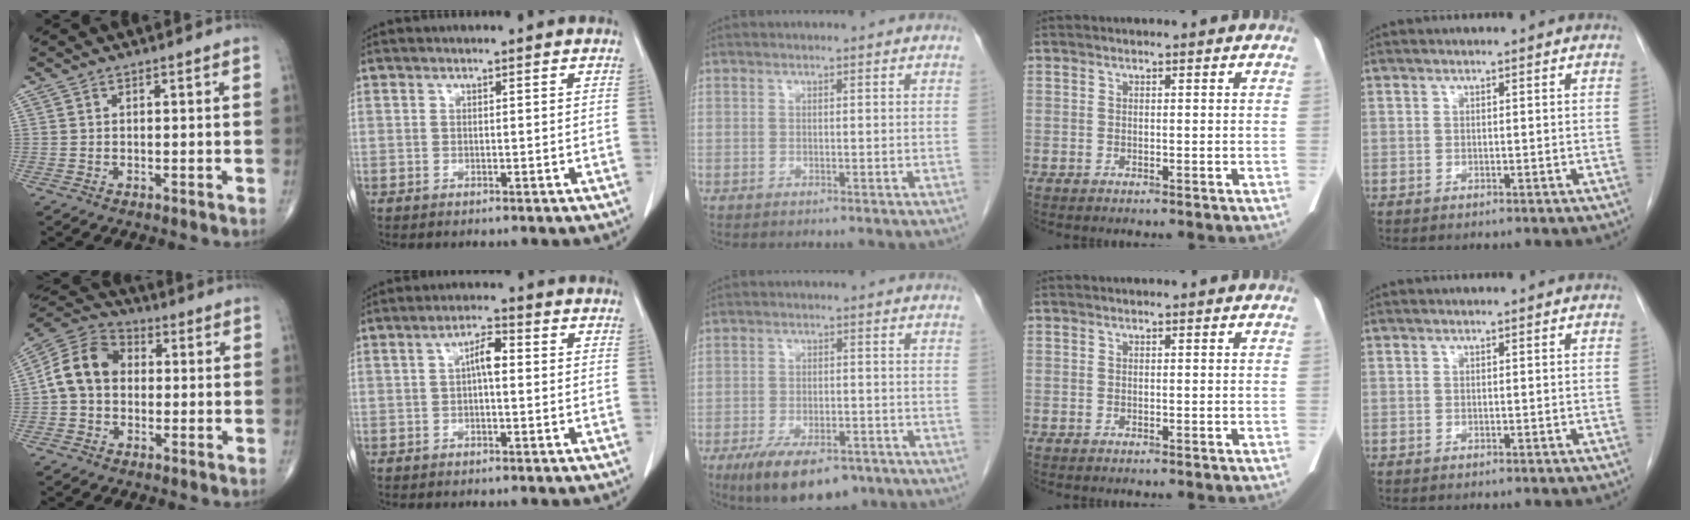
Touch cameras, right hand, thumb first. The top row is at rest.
{"thumb": {"total": 10.8, "force": [0.0, 8.5, 6.6], "torque": [-0.109, 0.034, -0.015]}, "index": {"total": 3.5, "force": [0.3, 1.1, 3.3], "torque": [-0.057, 0.013, 0.002]}, "middle": {"total": 11.5, "force": [-7.9, 4.6, 7.0], "torque": [-0.114, -0.008, -0.121]}}